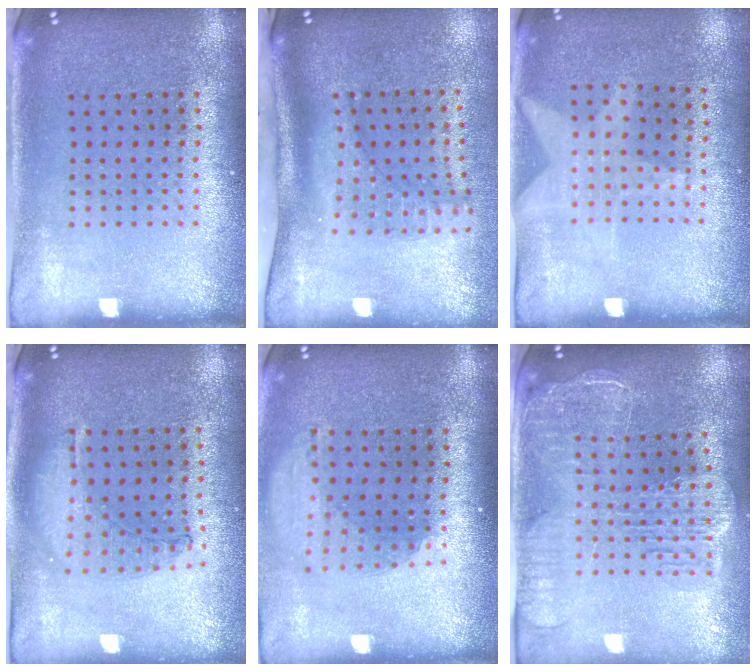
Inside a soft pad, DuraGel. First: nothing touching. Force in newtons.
{"total": 2.3, "press": 1.6, "slide": 1.6}
{"total": 1.1, "press": 0.9, "slide": 0.7}
{"total": 0.9, "press": 0.9, "slide": 0.2}
{"total": 1.8, "press": 1.4, "slide": 1.2}
{"total": 2.7, "press": 2.3, "slide": 1.4}